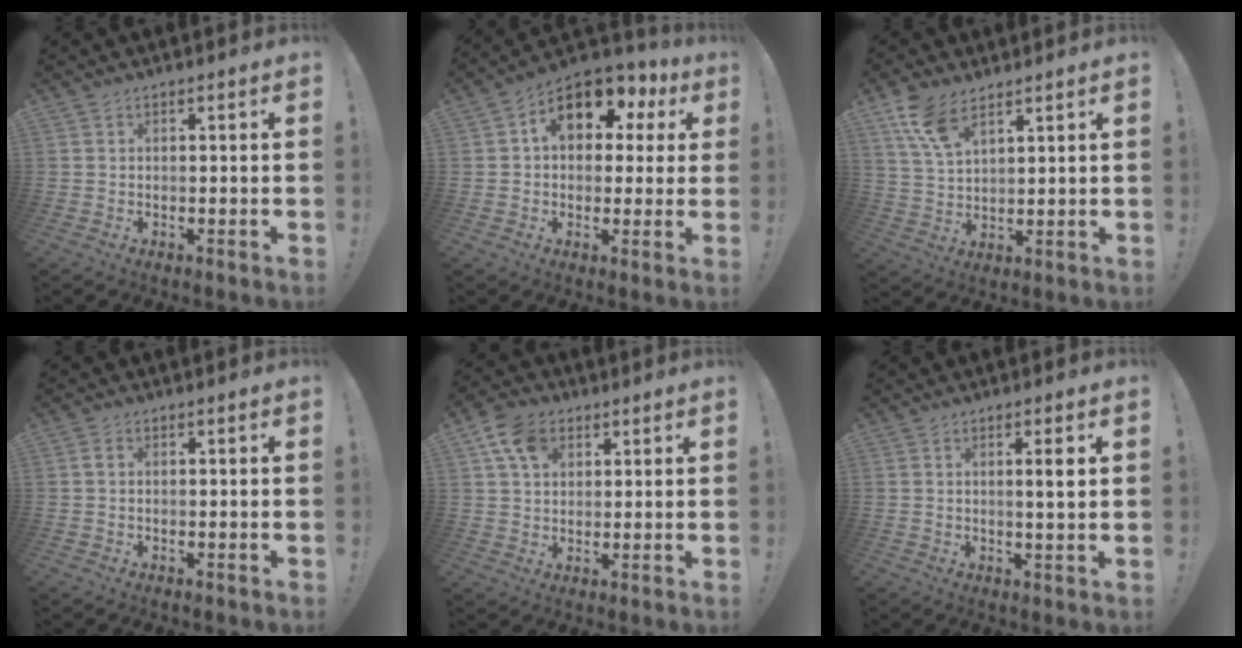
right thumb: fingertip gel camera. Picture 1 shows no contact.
{"total": 12.6, "force": [4.6, 8.1, 8.4], "torque": [-0.120, -0.014, 0.080]}
{"total": 9.6, "force": [6.6, 4.1, 5.6], "torque": [-0.100, -0.030, 0.125]}
{"total": 1.1, "force": [0.0, 0.8, 0.8], "torque": [-0.018, 0.005, 0.000]}
{"total": 10.6, "force": [4.8, 7.6, 5.6], "torque": [-0.092, -0.007, 0.095]}
{"total": 4.1, "force": [1.1, -0.1, 3.9], "torque": [-0.061, -0.008, 0.011]}